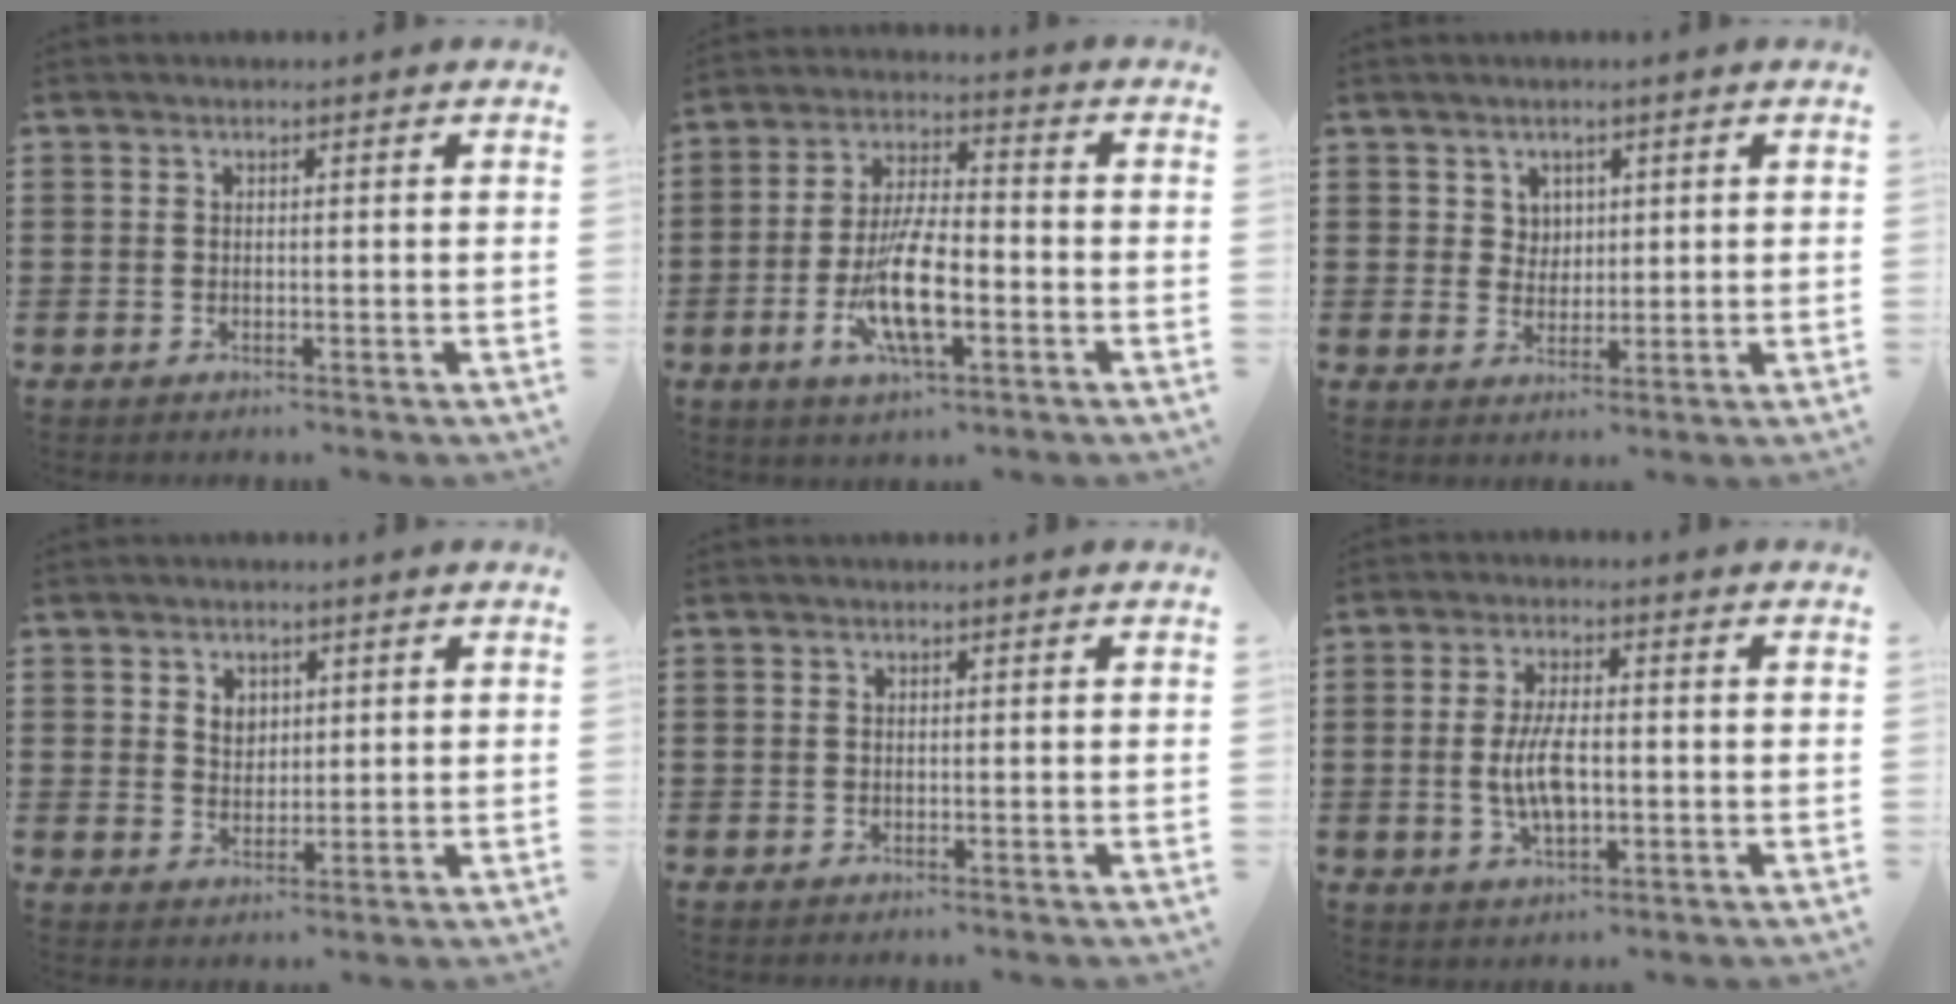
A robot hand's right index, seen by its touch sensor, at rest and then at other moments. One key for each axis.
{"total": 10.9, "fx": -3.2, "fy": 3.7, "fz": 9.7, "tx": -0.203, "ty": -0.011, "tz": -0.060}
{"total": 2.8, "fx": 1.4, "fy": 2.3, "fz": 0.7, "tx": -0.022, "ty": 0.008, "tz": 0.026}
{"total": 3.0, "fx": 1.3, "fy": 2.4, "fz": 1.2, "tx": -0.032, "ty": 0.010, "tz": 0.022}
{"total": 0.0}
{"total": 6.6, "fx": -0.8, "fy": 2.6, "fz": 6.0, "tx": -0.127, "ty": -0.005, "tz": -0.018}